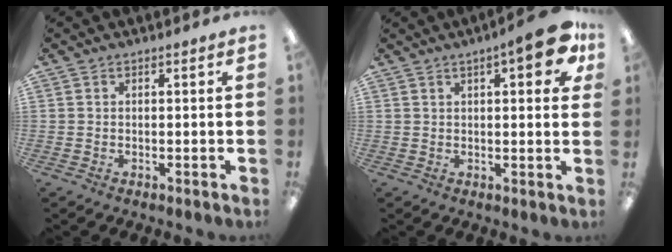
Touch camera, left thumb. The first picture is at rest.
{"total": 9.3, "force": [4.1, 2.9, 7.8], "torque": [-0.104, -0.008, 0.064]}